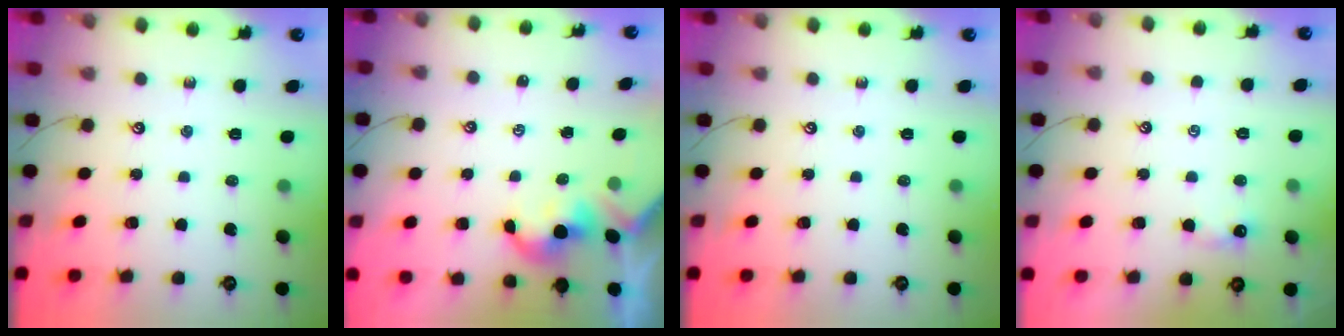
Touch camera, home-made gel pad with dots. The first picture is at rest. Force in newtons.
{"total": 2.1, "press": 2.1, "slide": 0.2}
{"total": 0.0}
{"total": 1.2, "press": 1.2, "slide": 0.3}